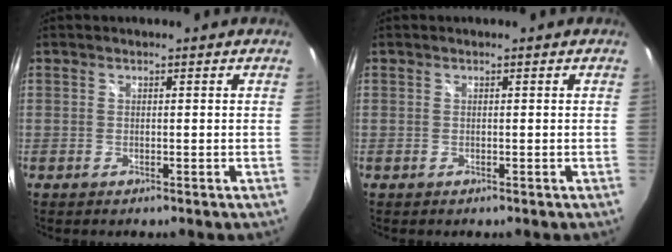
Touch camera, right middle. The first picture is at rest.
{"total": 0.0}